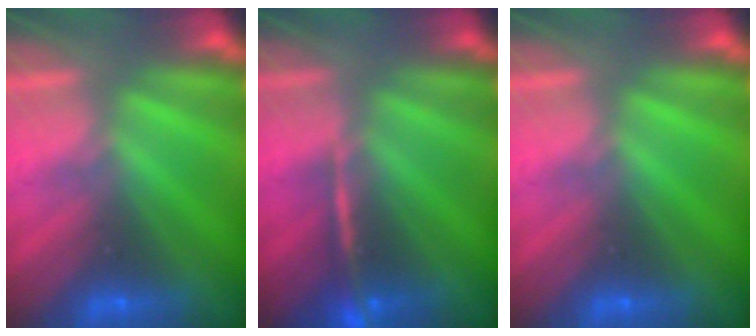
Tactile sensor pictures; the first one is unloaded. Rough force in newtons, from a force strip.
{"total": 2.4}
{"total": 0.0}